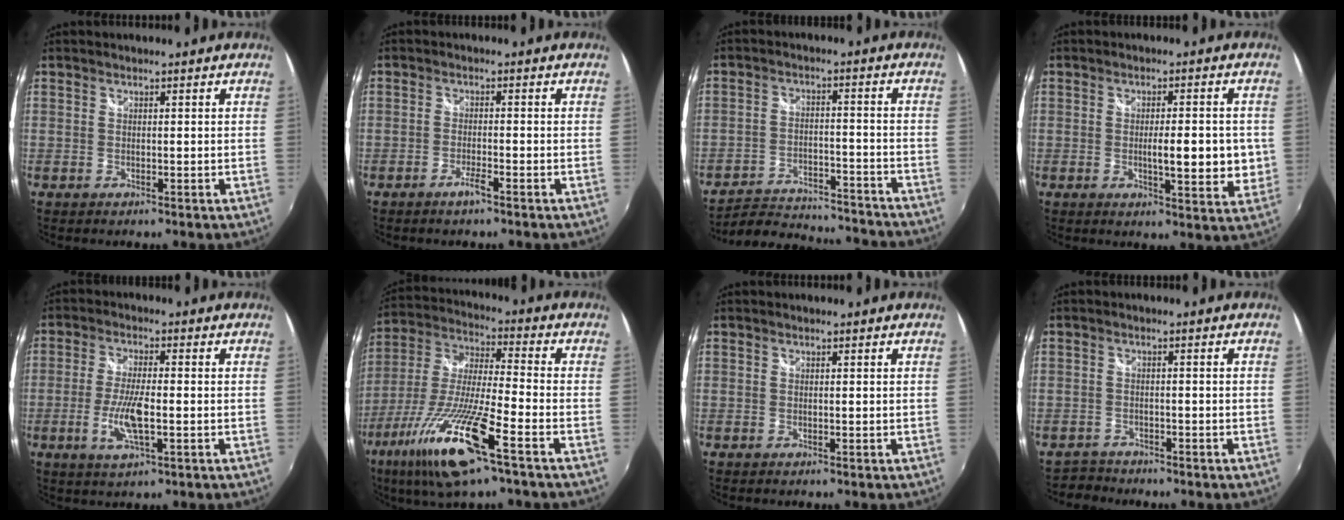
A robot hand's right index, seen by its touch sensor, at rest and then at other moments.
{"total": 2.2, "force": [-1.6, 0.1, 1.5], "torque": [-0.037, -0.001, -0.034]}
{"total": 19.7, "force": [-18.1, 4.6, 6.2], "torque": [-0.130, 0.005, -0.246]}
{"total": 9.0, "force": [-0.4, 2.5, 8.7], "torque": [-0.127, -0.015, -0.004]}
{"total": 7.5, "force": [-1.8, 1.9, 7.0], "torque": [-0.143, -0.010, -0.035]}
{"total": 19.0, "force": [-10.1, 2.3, 16.0], "torque": [-0.333, -0.038, -0.196]}
{"total": 0.0}
{"total": 2.9, "force": [-2.7, 1.0, -0.5], "torque": [0.000, 0.002, -0.051]}